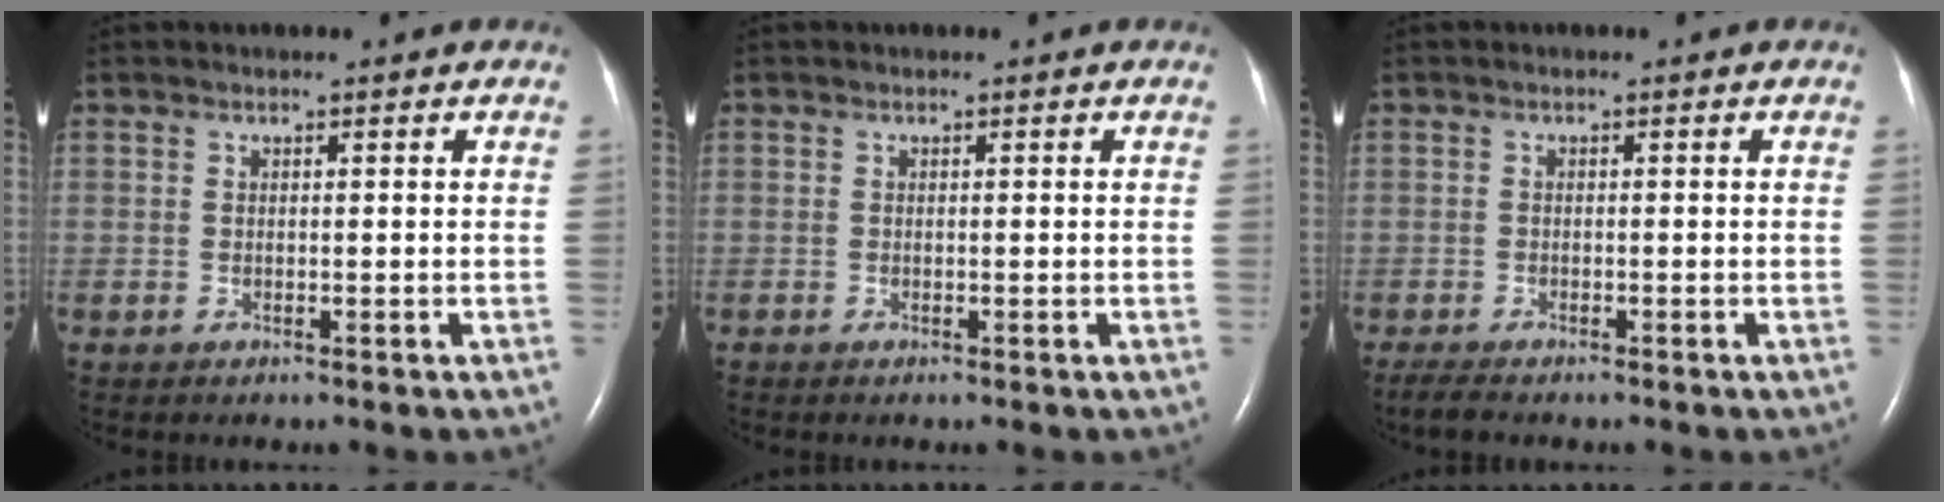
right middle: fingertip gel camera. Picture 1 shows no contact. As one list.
[{"total": 0.0}, {"total": 2.9, "force": [-2.4, 0.6, 1.6], "torque": [-0.038, -0.010, -0.037]}]